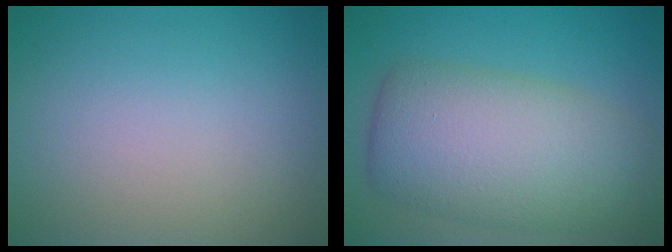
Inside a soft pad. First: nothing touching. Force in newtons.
{"total": 7.9, "press": 7.9, "slide": 0.4}